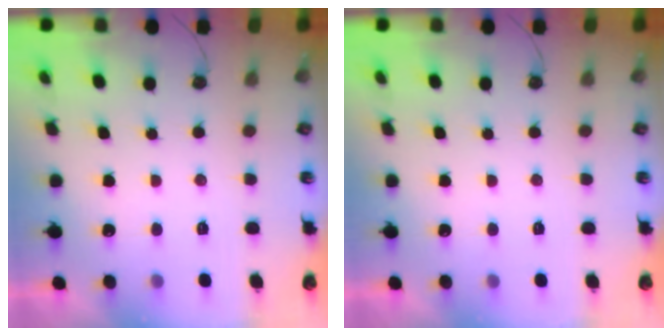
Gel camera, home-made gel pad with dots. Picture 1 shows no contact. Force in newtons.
{"total": 0.0}